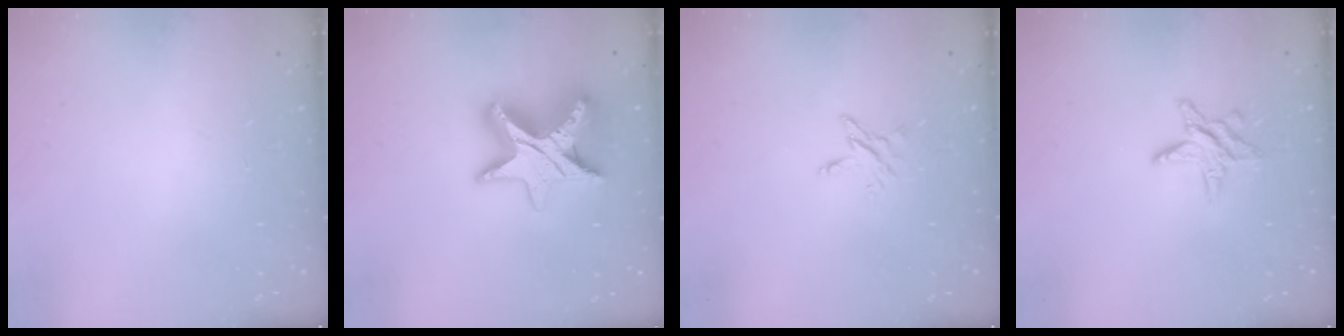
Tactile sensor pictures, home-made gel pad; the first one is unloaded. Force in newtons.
{"total": 15.5, "press": 15.5, "slide": 1.1}
{"total": 4.8, "press": 4.8, "slide": 0.4}
{"total": 6.5, "press": 6.5, "slide": 0.1}